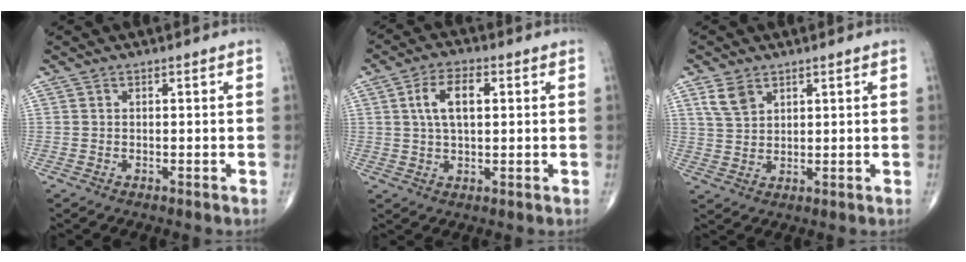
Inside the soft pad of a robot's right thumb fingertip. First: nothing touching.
{"total": 7.5, "force": [1.8, 3.8, 6.2], "torque": [-0.111, 0.009, 0.033]}
{"total": 4.6, "force": [2.7, 2.8, 2.4], "torque": [-0.040, -0.009, 0.060]}